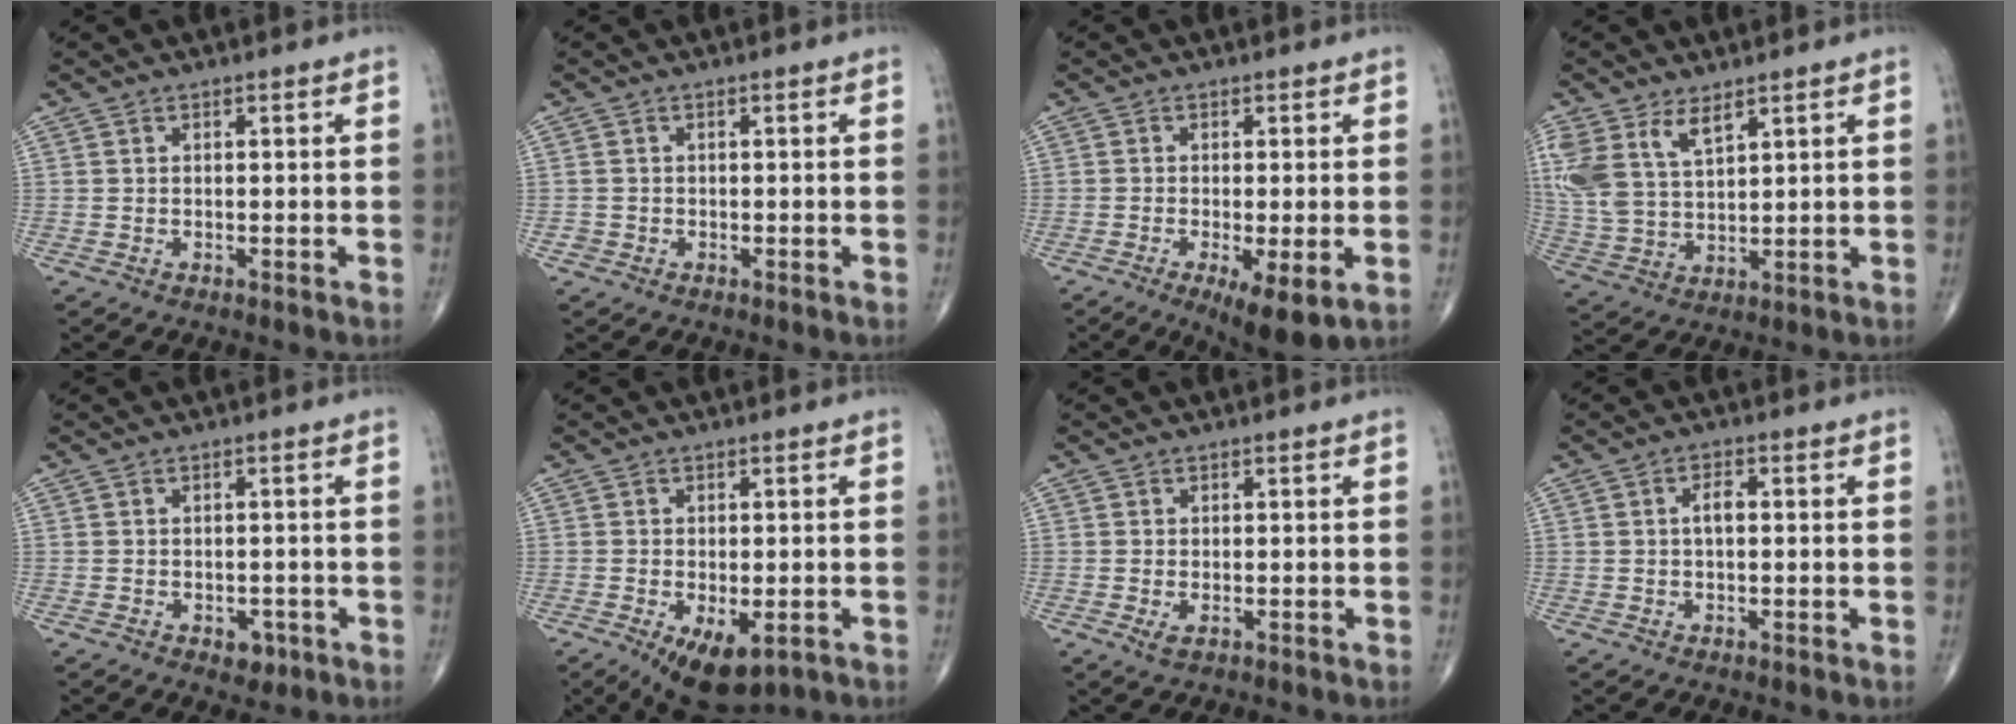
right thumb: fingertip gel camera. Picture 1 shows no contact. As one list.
[{"total": 0.9, "force": [-0.3, 0.8, 0.0], "torque": [-0.001, 0.003, -0.009]}, {"total": 7.8, "force": [-2.8, 2.1, 7.0], "torque": [-0.109, -0.018, -0.041]}, {"total": 11.3, "force": [5.9, 5.9, 7.6], "torque": [-0.164, -0.015, 0.129]}, {"total": 2.6, "force": [-1.2, 1.8, 1.4], "torque": [-0.005, 0.003, -0.012]}, {"total": 8.7, "force": [-3.9, 4.2, 6.5], "torque": [-0.098, -0.008, -0.053]}, {"total": 1.4, "force": [-0.5, 0.7, 1.2], "torque": [-0.024, -0.005, -0.007]}, {"total": 2.4, "force": [0.1, 1.2, 2.1], "torque": [-0.037, 0.007, -0.002]}]